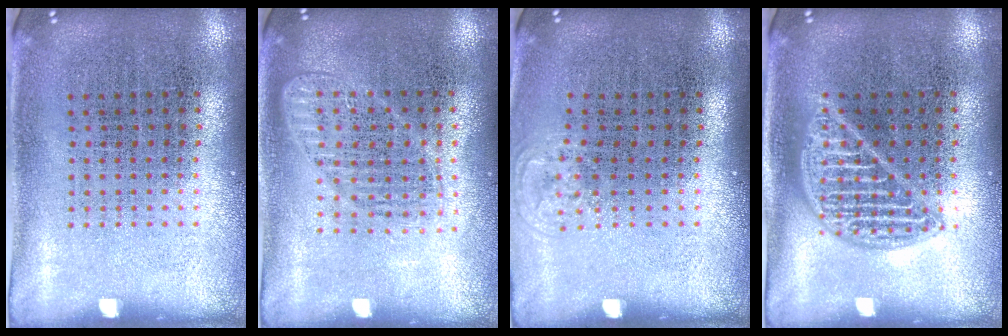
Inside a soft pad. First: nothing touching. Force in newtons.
{"total": 1.5, "press": 1.3, "slide": 0.7}
{"total": 0.6, "press": 0.5, "slide": 0.3}
{"total": 2.1, "press": 2.1, "slide": 0.3}